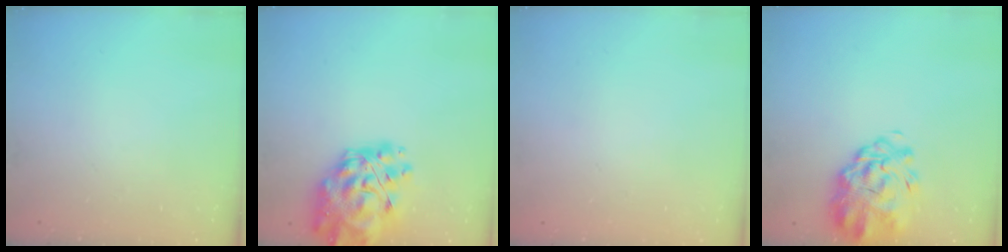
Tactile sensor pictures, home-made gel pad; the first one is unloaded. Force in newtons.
{"total": 18.5, "press": 17.5, "slide": 6.1}
{"total": 1.8, "press": 1.8, "slide": 0.2}
{"total": 6.1, "press": 5.5, "slide": 2.7}